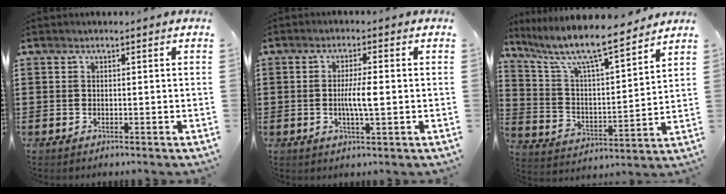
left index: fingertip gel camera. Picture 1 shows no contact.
{"total": 4.4, "force": [-0.2, 0.8, 4.4], "torque": [-0.084, -0.002, -0.008]}
{"total": 8.9, "force": [7.5, 1.2, 4.8], "torque": [-0.125, -0.049, 0.123]}